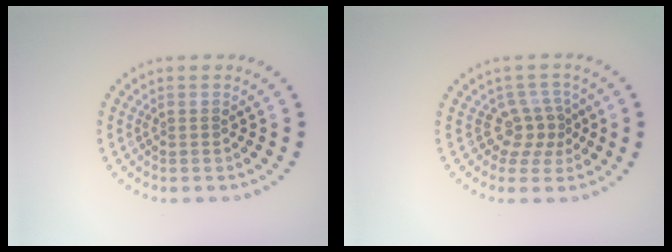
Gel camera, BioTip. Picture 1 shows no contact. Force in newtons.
{"total": 2.8, "press": 1.8, "slide": 2.1}